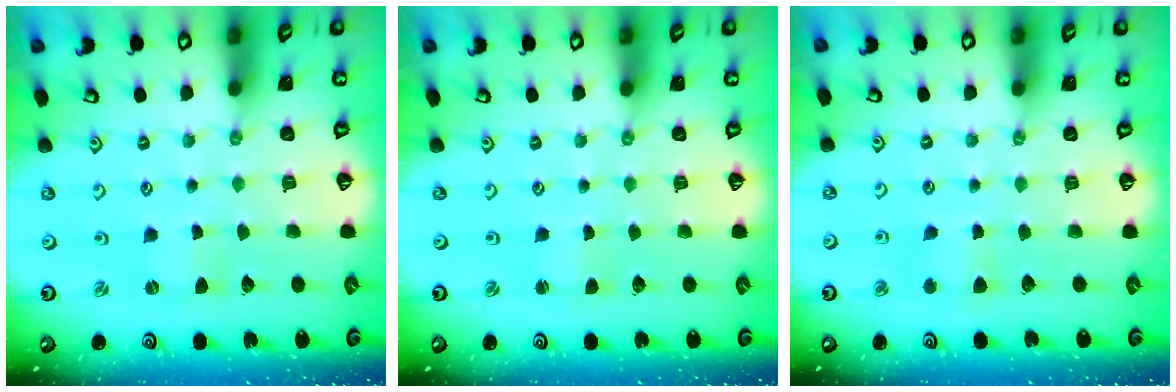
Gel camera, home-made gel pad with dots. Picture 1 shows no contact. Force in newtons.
{"total": 1.4, "press": 1.4, "slide": 0.1}
{"total": 3.3, "press": 3.3, "slide": 0.6}